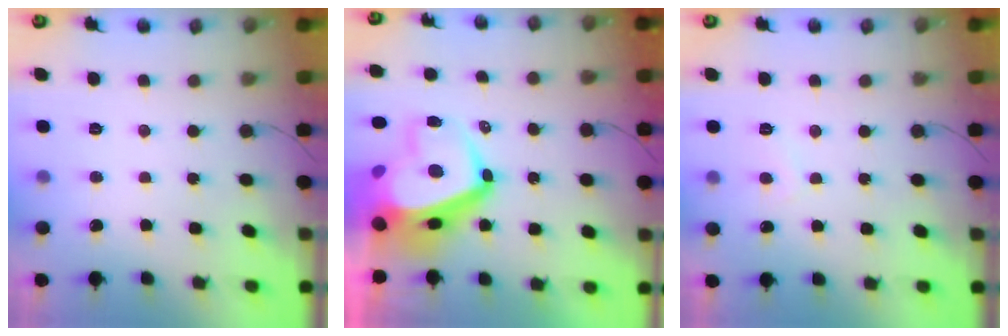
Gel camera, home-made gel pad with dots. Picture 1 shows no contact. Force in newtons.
{"total": 13.3, "press": 13.3, "slide": 1.2}
{"total": 1.2, "press": 1.2, "slide": 0.3}